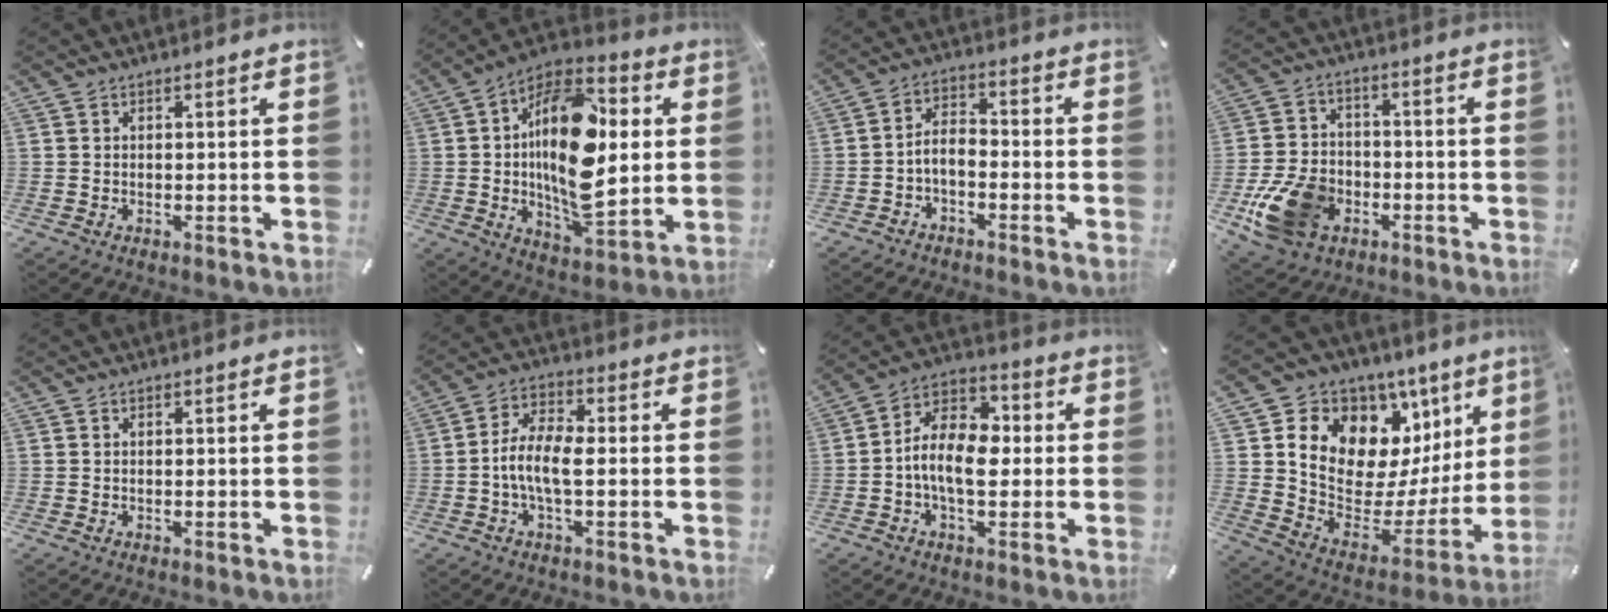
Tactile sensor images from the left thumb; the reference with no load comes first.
{"total": 22.0, "force": [1.8, 12.0, 18.3], "torque": [-0.334, -0.008, 0.029]}
{"total": 4.4, "force": [-2.6, 2.4, 2.5], "torque": [-0.056, 0.008, -0.054]}
{"total": 13.9, "force": [-5.2, 10.1, 7.9], "torque": [-0.166, 0.026, -0.091]}
{"total": 0.0}
{"total": 7.9, "force": [-1.6, 3.3, 7.0], "torque": [-0.146, 0.001, -0.030]}
{"total": 11.6, "force": [-1.9, 7.3, 8.8], "torque": [-0.178, 0.006, -0.035]}
{"total": 13.0, "force": [6.6, 9.7, 5.7], "torque": [-0.086, -0.080, 0.121]}